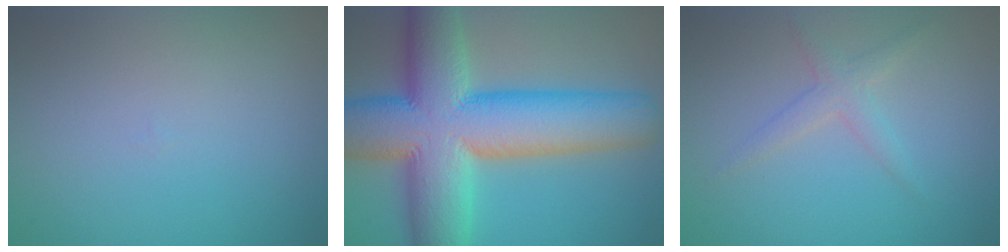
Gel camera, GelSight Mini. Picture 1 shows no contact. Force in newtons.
{"total": 15.5, "press": 15.5, "slide": 0.4}
{"total": 1.9, "press": 1.9, "slide": 0.1}